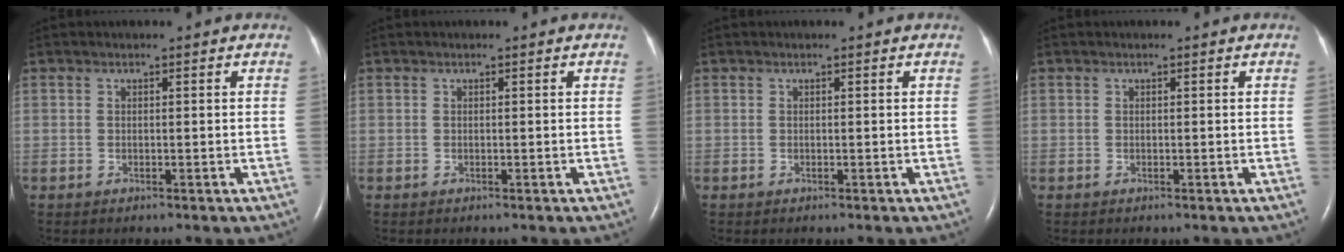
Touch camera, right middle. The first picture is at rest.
{"total": 0.0}
{"total": 0.0}
{"total": 0.0}